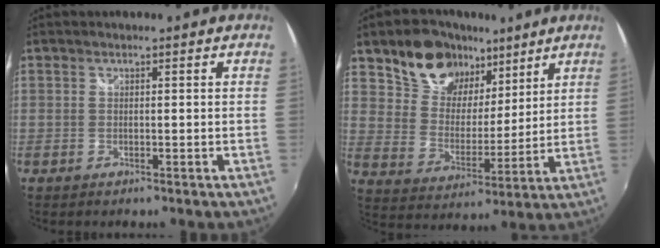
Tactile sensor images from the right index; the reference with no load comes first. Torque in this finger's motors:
{"motor_torque": [0.30, 0.29, 0.18, 0.05]}